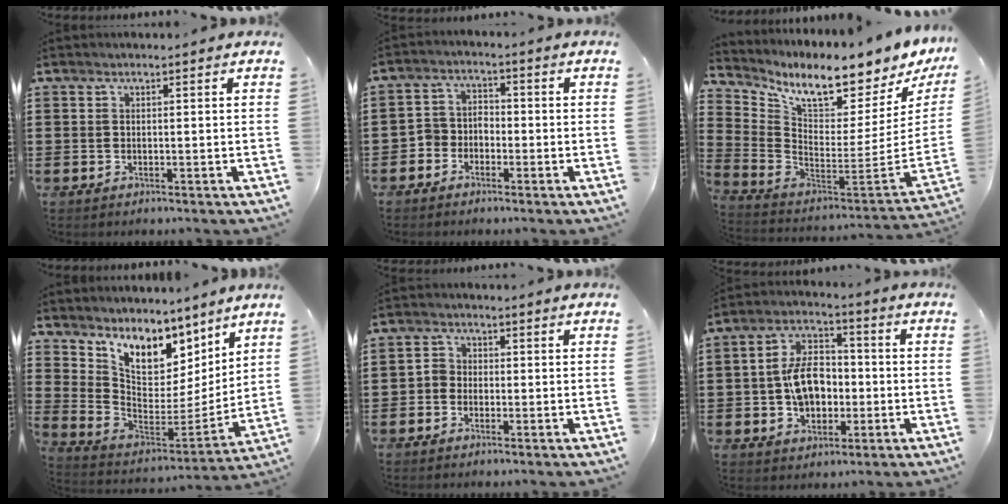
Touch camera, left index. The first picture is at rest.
{"total": 3.4, "force": [-2.6, 2.2, 0.5], "torque": [-0.026, 0.006, -0.059]}
{"total": 7.4, "force": [6.3, 0.9, 3.8], "torque": [-0.095, -0.069, 0.100]}
{"total": 9.0, "force": [7.1, 4.5, 3.3], "torque": [-0.101, -0.049, 0.131]}
{"total": 2.1, "force": [-0.8, 1.8, 0.7], "torque": [-0.020, 0.008, -0.019]}
{"total": 9.0, "force": [-0.8, 6.1, 6.6], "torque": [-0.152, 0.014, -0.017]}